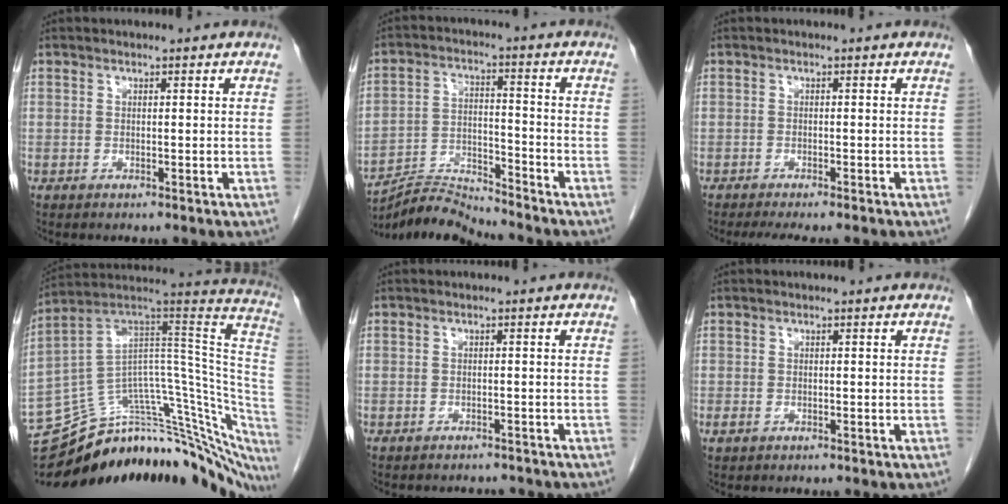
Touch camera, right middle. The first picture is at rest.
{"total": 7.6, "force": [-7.5, -1.3, -0.4], "torque": [0.004, 0.008, -0.137]}
{"total": 6.2, "force": [-5.2, 0.9, 3.2], "torque": [-0.039, -0.011, -0.075]}
{"total": 32.7, "force": [-27.7, 6.6, 16.2], "torque": [-0.107, 0.026, -0.374]}
{"total": 3.7, "force": [-3.5, 1.1, 0.5], "torque": [-0.005, -0.003, -0.044]}
{"total": 0.7, "force": [-0.3, 0.5, 0.5], "torque": [-0.012, 0.000, -0.001]}